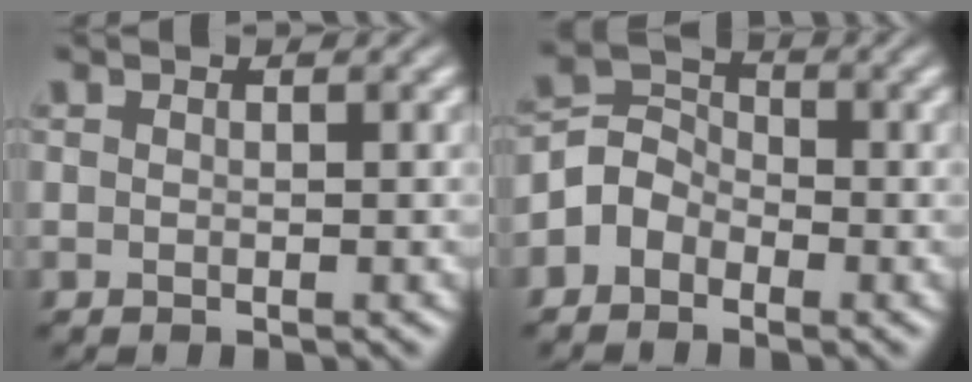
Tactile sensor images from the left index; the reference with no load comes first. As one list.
[{"total": 2.9, "force": [-1.6, 2.2, 0.9], "torque": [-0.017, 0.012, -0.039]}]